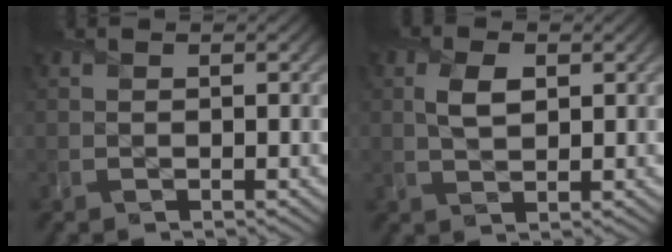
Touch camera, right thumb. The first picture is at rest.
{"total": 3.1, "force": [1.0, 1.7, 2.4], "torque": [-0.055, 0.000, 0.018]}